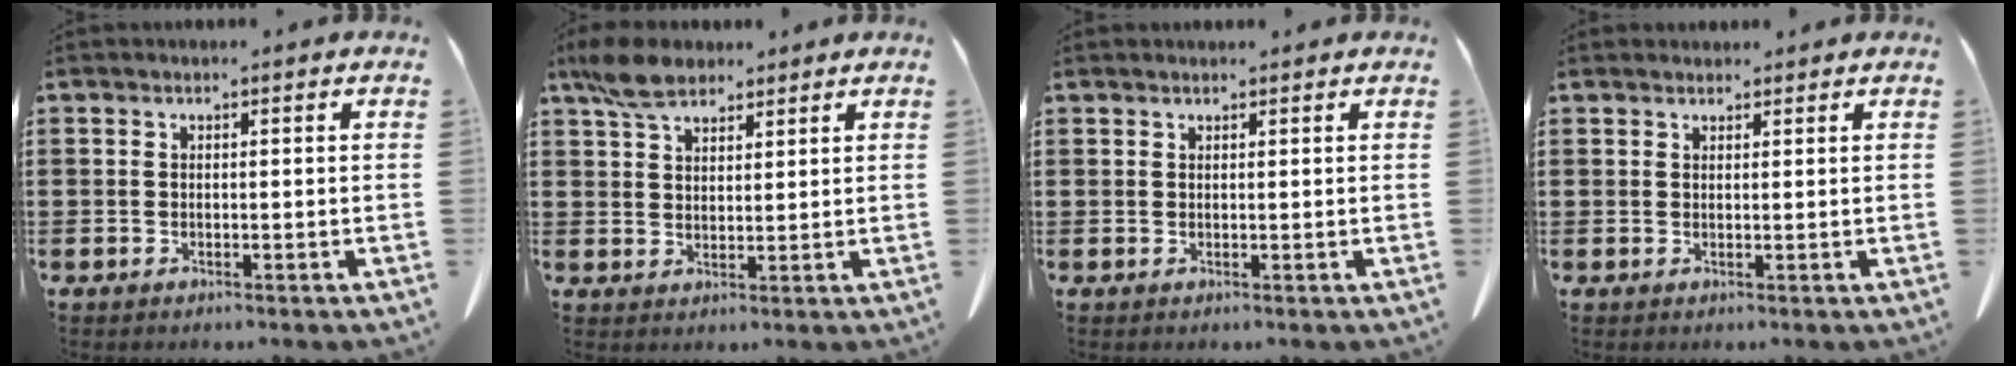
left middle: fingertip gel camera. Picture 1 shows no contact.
{"total": 6.0, "force": [4.5, 2.8, 2.9], "torque": [-0.071, 0.001, 0.085]}
{"total": 0.6, "force": [0.6, 0.2, 0.1], "torque": [-0.004, -0.002, 0.014]}
{"total": 1.3, "force": [1.3, 0.5, 0.1], "torque": [0.003, -0.004, 0.024]}